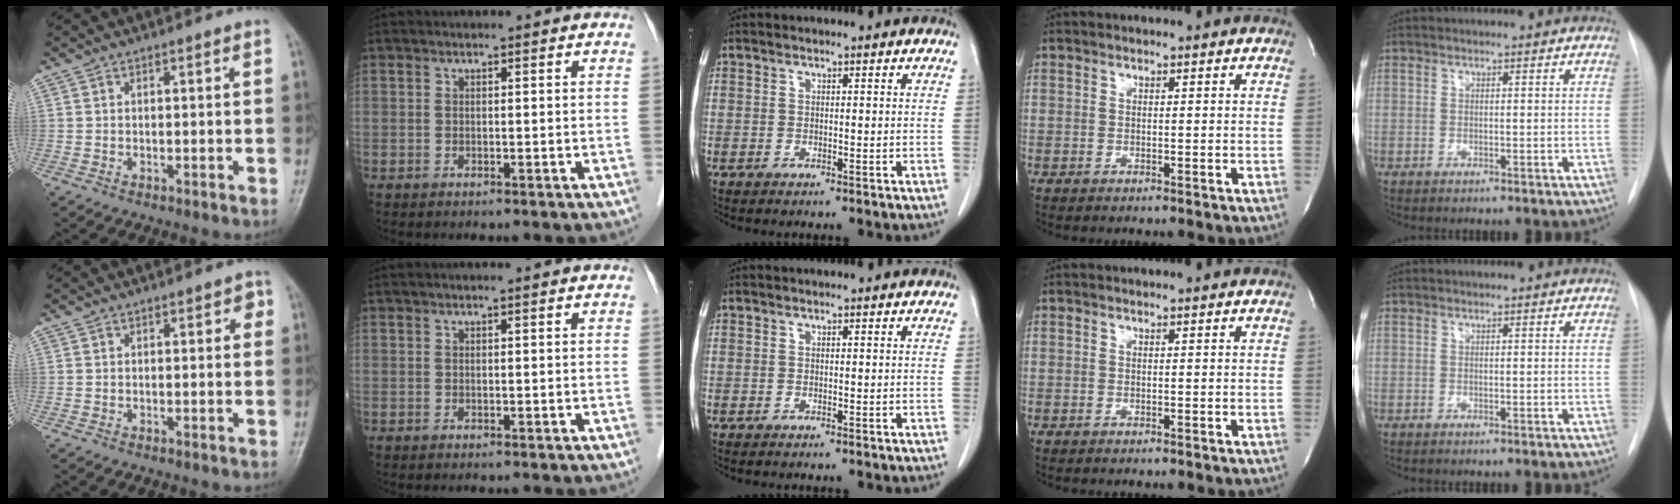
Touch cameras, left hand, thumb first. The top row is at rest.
{"thumb": {"total": 1.8, "force": [0.5, 0.9, 1.5], "torque": [-0.009, 0.004, 0.001]}, "index": {"total": 0.8, "force": [0.7, -0.1, 0.5], "torque": [-0.010, 0.009, 0.014]}}